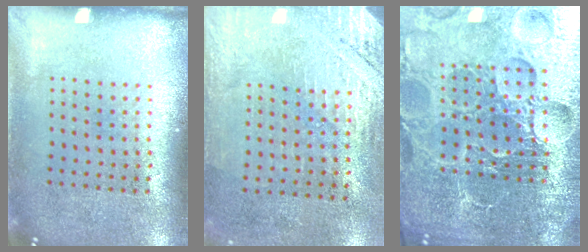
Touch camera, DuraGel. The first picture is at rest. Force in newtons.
{"total": 2.7, "press": 2.4, "slide": 1.3}
{"total": 6.6, "press": 5.9, "slide": 3.1}